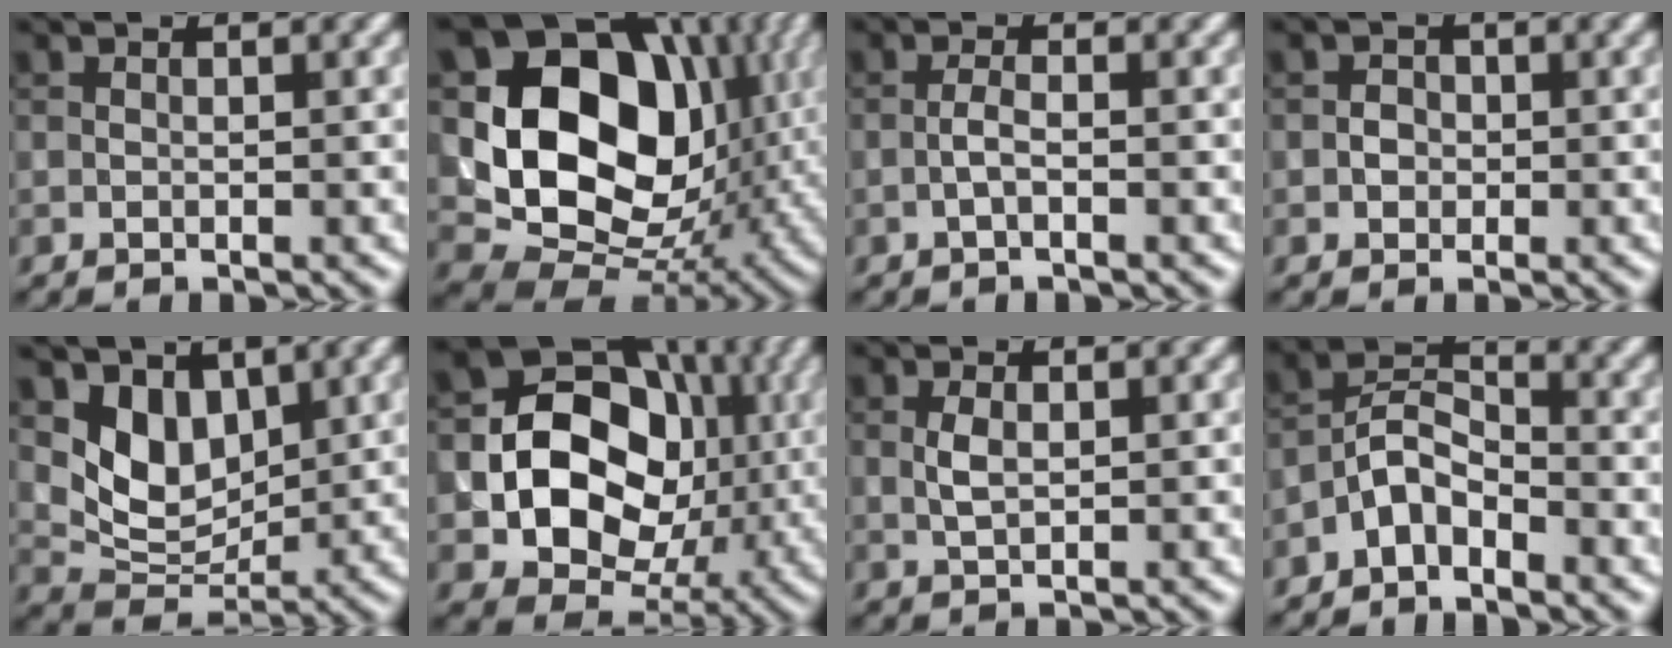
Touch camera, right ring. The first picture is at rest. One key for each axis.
{"total": 16.1, "fx": 2.5, "fy": 12.5, "fz": 9.9, "tx": -0.176, "ty": -0.010, "tz": 0.051}
{"total": 1.3, "fx": -0.4, "fy": 0.3, "fz": 1.2, "tx": -0.027, "ty": 0.001, "tz": -0.011}
{"total": 1.2, "fx": -0.2, "fy": 1.1, "fz": 0.4, "tx": 0.002, "ty": 0.000, "tz": -0.007}
{"total": 4.8, "fx": 2.2, "fy": 3.3, "fz": 2.7, "tx": -0.055, "ty": -0.017, "tz": 0.039}
{"total": 13.9, "fx": -0.2, "fy": 11.7, "fz": 7.5, "tx": -0.116, "ty": -0.005, "tz": -0.016}
{"total": 1.5, "fx": 0.3, "fy": 0.7, "fz": 1.2, "tx": -0.032, "ty": 0.000, "tz": 0.009}
{"total": 3.4, "fx": -2.4, "fy": 1.6, "fz": 1.9, "tx": -0.034, "ty": 0.015, "tz": -0.055}